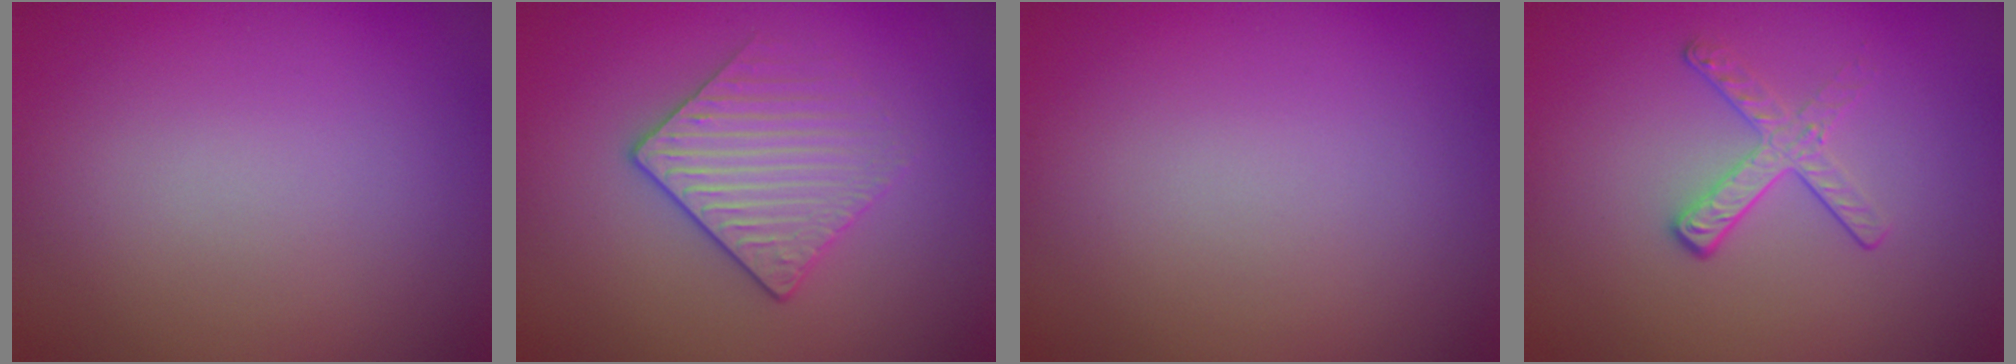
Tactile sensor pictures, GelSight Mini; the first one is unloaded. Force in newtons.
{"total": 3.1, "press": 2.9, "slide": 1.2}
{"total": 0.0}
{"total": 2.1, "press": 1.4, "slide": 1.6}